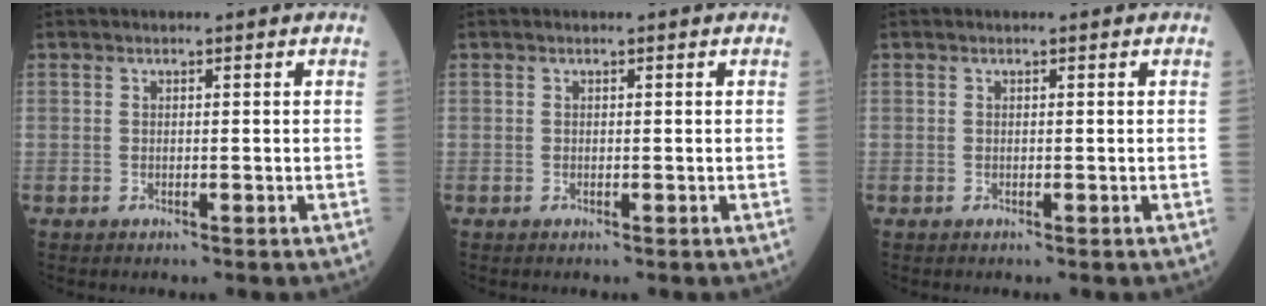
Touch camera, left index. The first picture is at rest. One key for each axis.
{"total": 0.0}
{"total": 0.0}